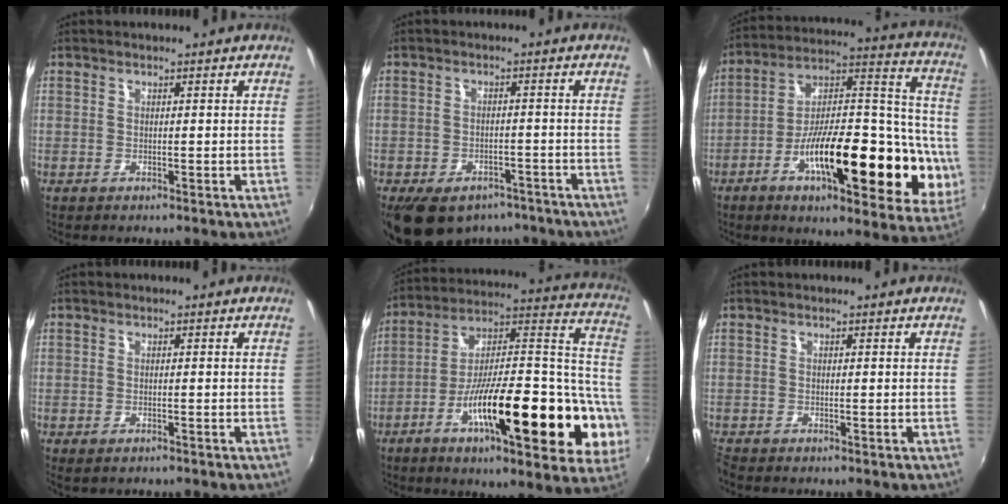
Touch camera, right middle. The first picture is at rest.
{"total": 12.4, "force": [-8.7, 6.9, 5.5], "torque": [-0.119, -0.004, -0.117]}
{"total": 30.3, "force": [-9.4, 10.4, 26.9], "torque": [-0.379, 0.010, -0.139]}
{"total": 1.9, "force": [-1.4, 0.8, 1.0], "torque": [-0.019, -0.009, -0.022]}
{"total": 30.7, "force": [-10.6, 8.4, 27.6], "torque": [-0.383, -0.004, -0.174]}
{"total": 1.7, "force": [-1.6, 0.3, 0.3], "torque": [-0.011, -0.011, -0.035]}